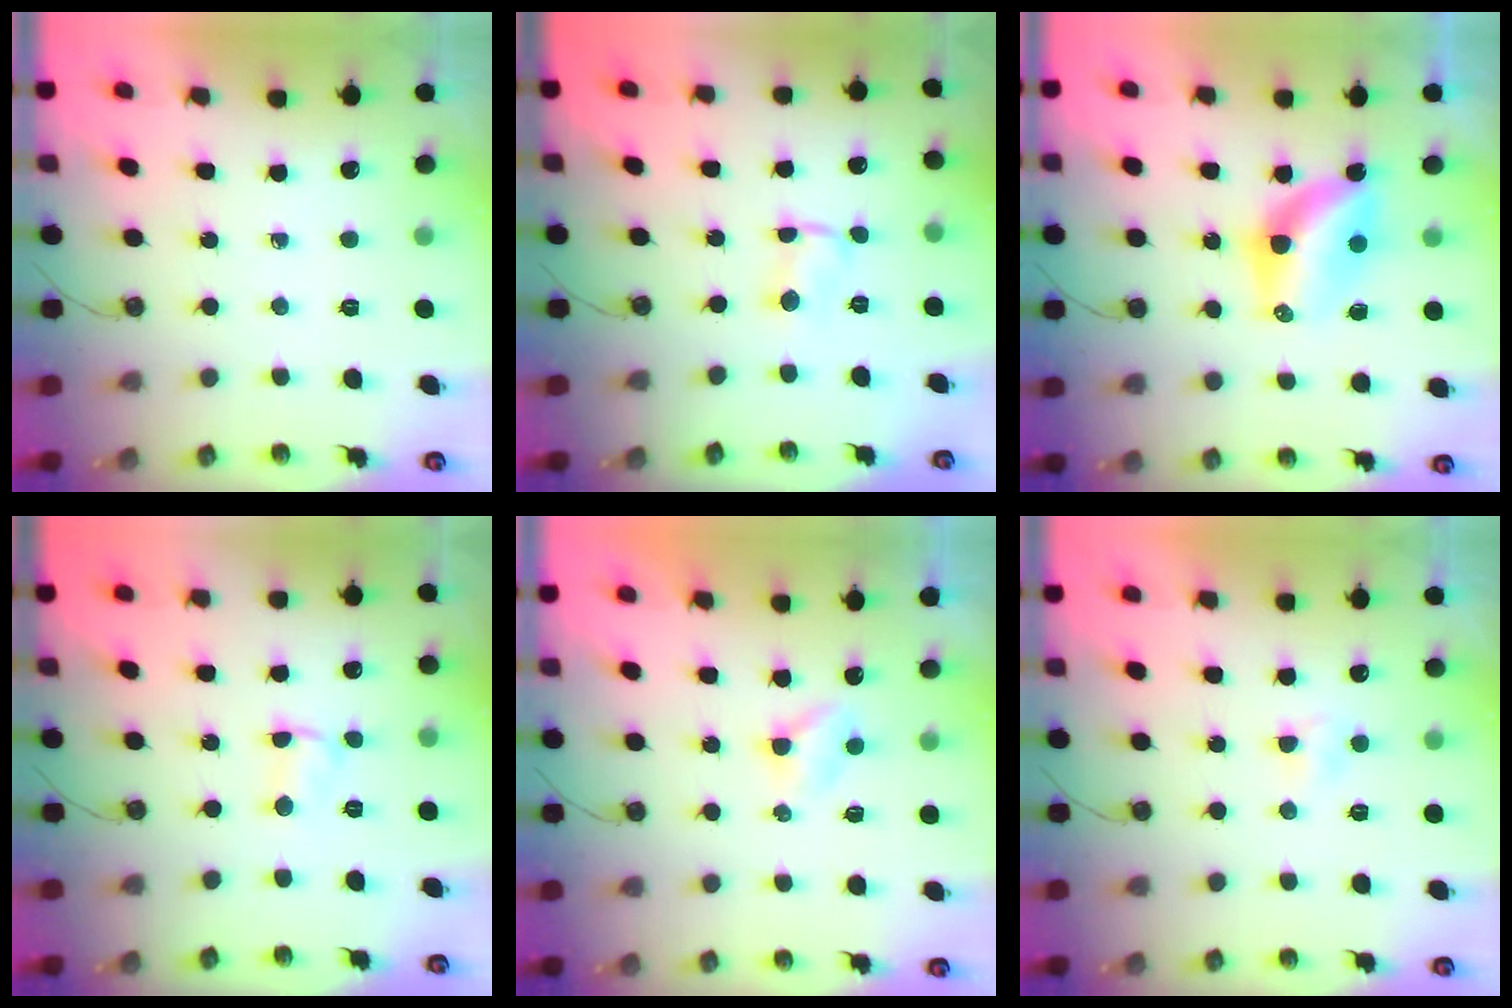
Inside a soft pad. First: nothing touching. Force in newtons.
{"total": 1.9, "press": 1.9, "slide": 0.0}
{"total": 8.1, "press": 7.9, "slide": 1.8}
{"total": 2.2, "press": 2.2, "slide": 0.4}
{"total": 3.1, "press": 3.1, "slide": 0.4}
{"total": 3.0, "press": 2.9, "slide": 0.4}